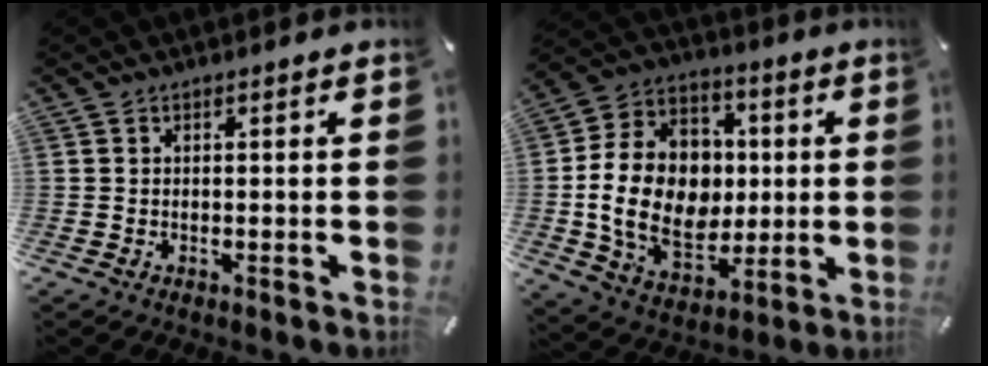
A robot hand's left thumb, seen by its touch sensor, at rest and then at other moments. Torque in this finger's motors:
{"motor_torque": [1.90, 2.54, 1.87, -0.18, 0.39]}